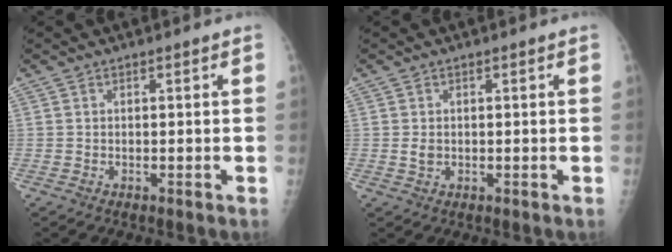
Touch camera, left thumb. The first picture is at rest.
{"total": 1.6, "force": [0.0, 1.2, 1.0], "torque": [-0.014, -0.001, 0.005]}